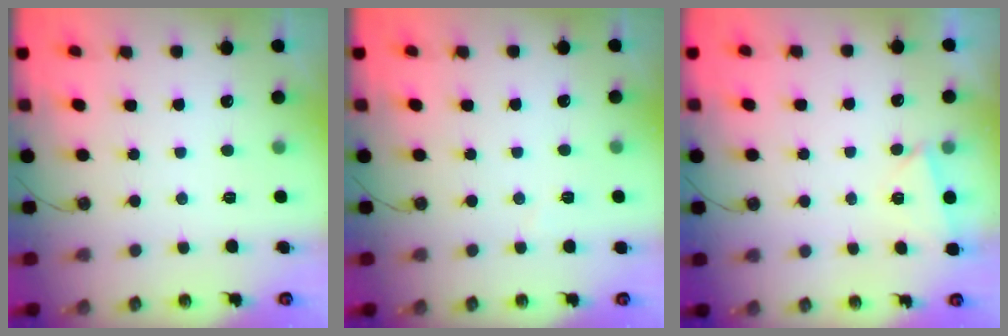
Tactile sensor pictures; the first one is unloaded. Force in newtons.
{"total": 2.8, "press": 2.7, "slide": 0.8}
{"total": 3.1, "press": 1.9, "slide": 2.4}